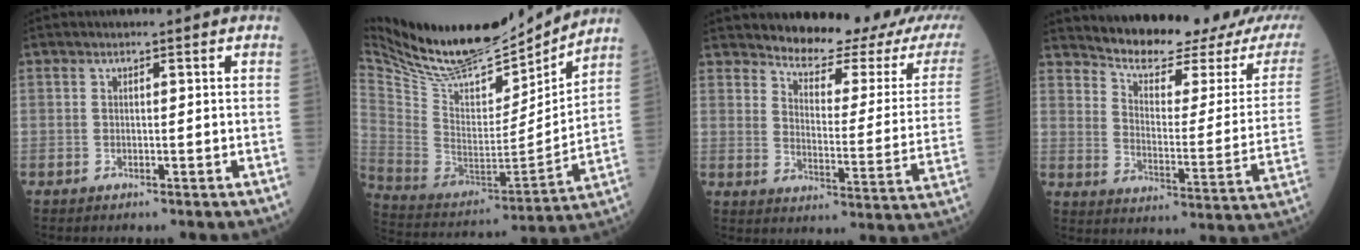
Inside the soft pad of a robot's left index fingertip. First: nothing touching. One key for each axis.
{"total": 25.8, "fx": 22.6, "fy": 6.8, "fz": 10.4, "tx": -0.215, "ty": -0.025, "tz": 0.371}
{"total": 13.9, "fx": 12.5, "fy": 2.1, "fz": 5.7, "tx": -0.071, "ty": -0.058, "tz": 0.149}
{"total": 15.7, "fx": 14.4, "fy": 1.9, "fz": 6.0, "tx": -0.084, "ty": -0.060, "tz": 0.188}